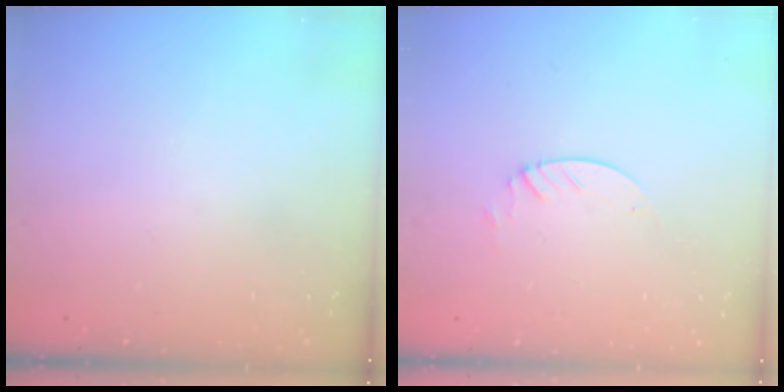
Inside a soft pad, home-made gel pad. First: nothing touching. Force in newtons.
{"total": 2.1, "press": 2.1, "slide": 0.2}